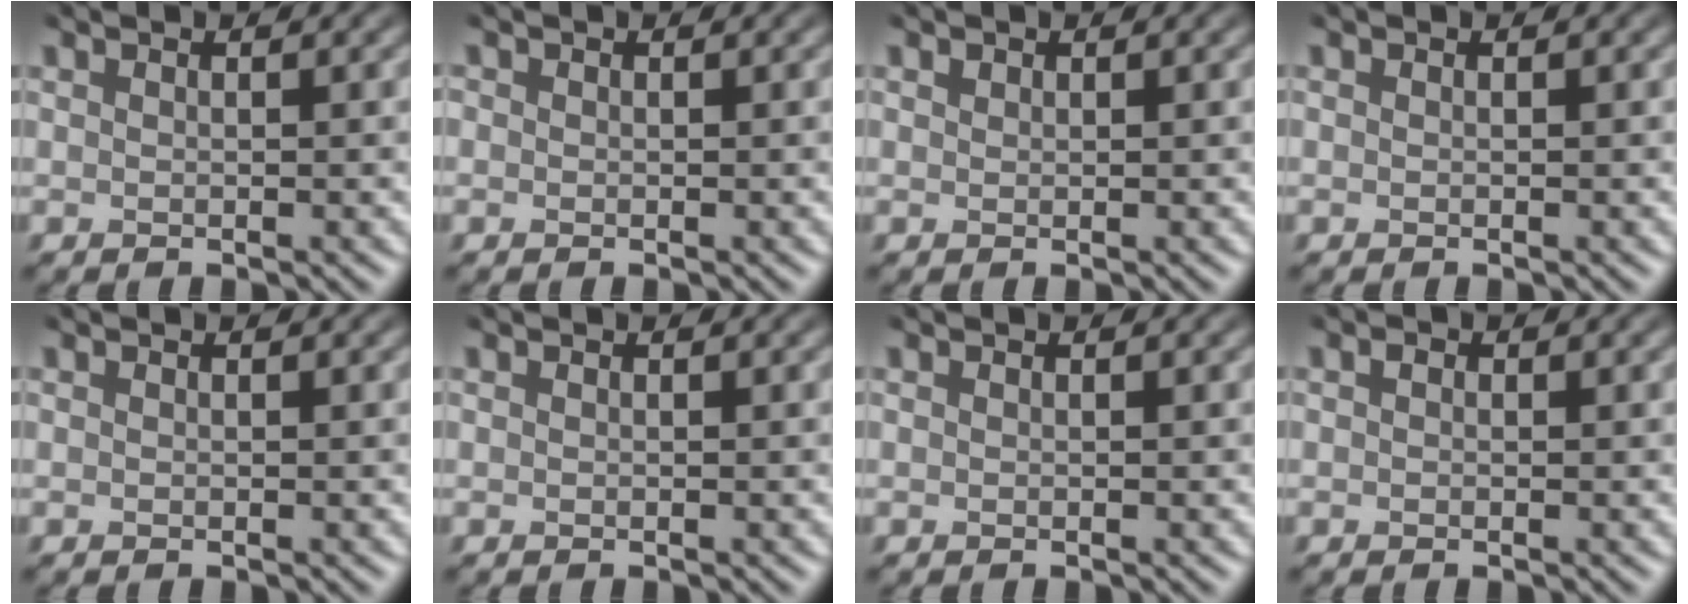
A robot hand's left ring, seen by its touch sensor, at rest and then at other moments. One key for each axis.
{"total": 0.9, "fx": -0.5, "fy": -0.3, "fz": -0.6, "tx": 0.006, "ty": -0.007, "tz": -0.001}
{"total": 0.8, "fx": -0.5, "fy": -0.3, "fz": -0.6, "tx": -0.003, "ty": -0.010, "tz": 0.007}
{"total": 0.0}
{"total": 0.0}
{"total": 0.0}
{"total": 0.0}
{"total": 1.8, "fx": -1.5, "fy": -0.5, "fz": -0.9, "tx": -0.005, "ty": -0.012, "tz": -0.001}